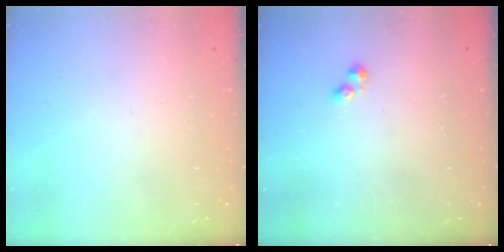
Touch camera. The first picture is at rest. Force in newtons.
{"total": 2.3, "press": 2.3, "slide": 0.4}